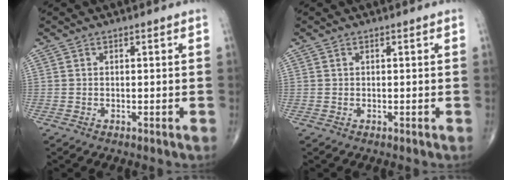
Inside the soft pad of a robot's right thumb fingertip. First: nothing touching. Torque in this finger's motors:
{"motor_torque": [0.03, -0.19, 0.07, 0.26, 0.00]}